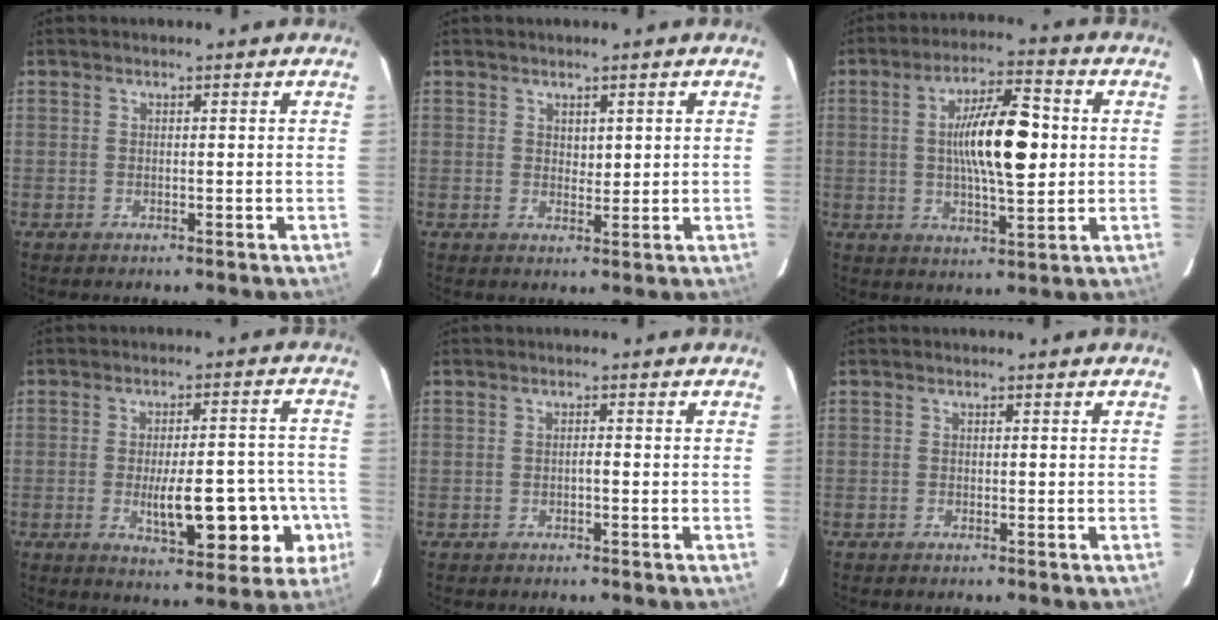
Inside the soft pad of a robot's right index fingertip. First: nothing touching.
{"total": 1.9, "force": [0.8, 1.0, 1.3], "torque": [-0.018, -0.002, 0.016]}
{"total": 12.5, "force": [1.1, 2.8, 12.1], "torque": [-0.211, 0.013, 0.017]}
{"total": 13.9, "force": [-3.9, 4.5, 12.6], "torque": [-0.152, 0.022, -0.041]}
{"total": 0.7, "force": [-0.3, 0.1, 0.7], "torque": [-0.012, 0.002, -0.005]}
{"total": 0.0}